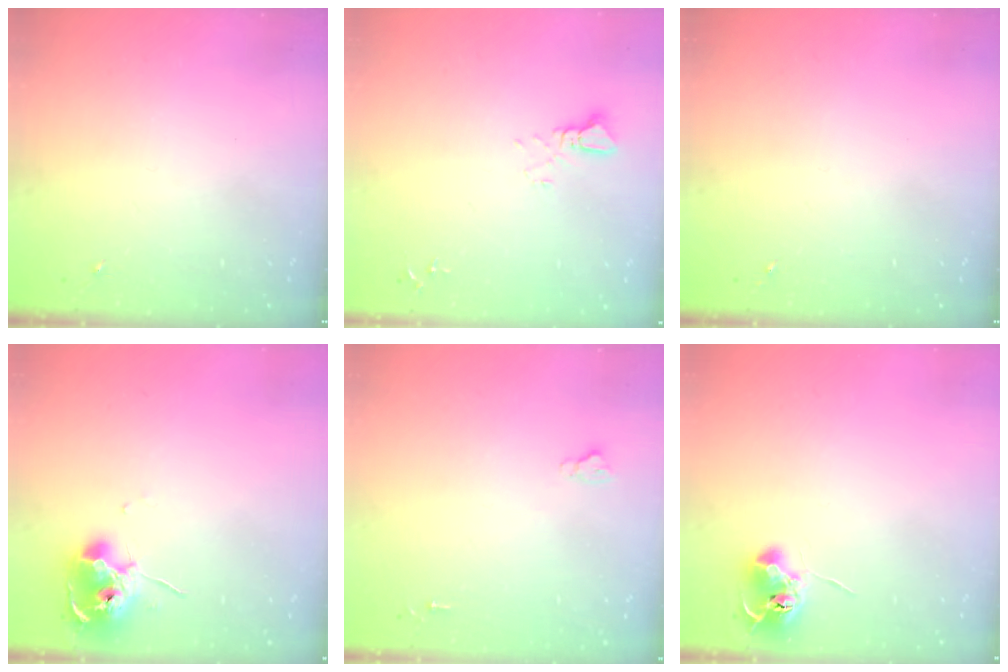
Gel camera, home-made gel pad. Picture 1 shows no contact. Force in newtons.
{"total": 2.5, "press": 2.5, "slide": 0.1}
{"total": 0.0}
{"total": 10.5, "press": 10.4, "slide": 1.0}
{"total": 2.6, "press": 2.5, "slide": 0.3}
{"total": 7.8, "press": 7.8, "slide": 0.8}